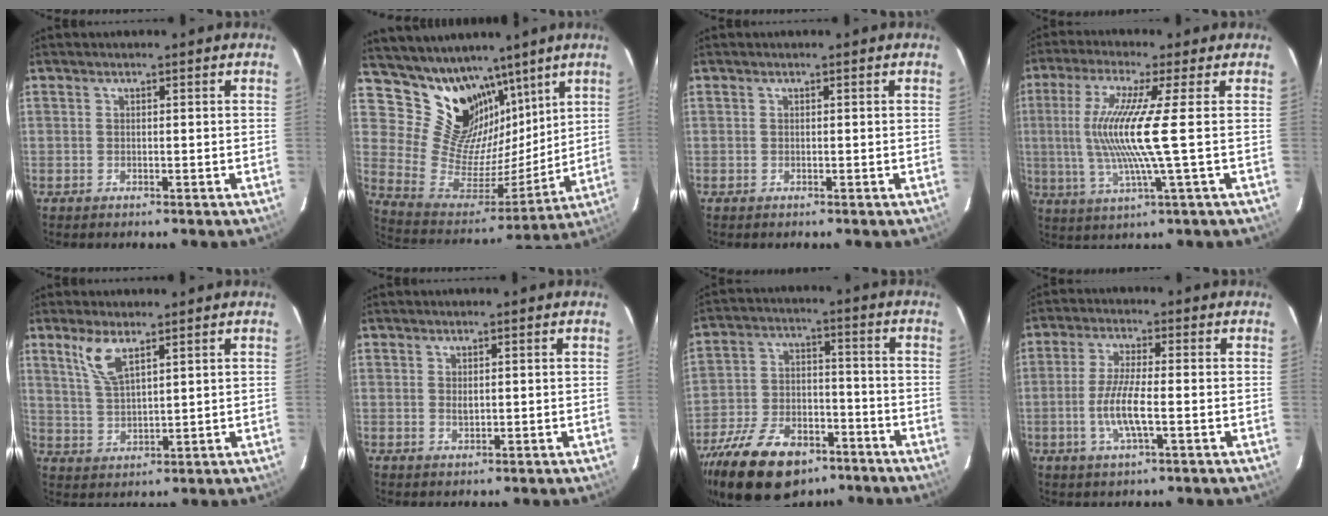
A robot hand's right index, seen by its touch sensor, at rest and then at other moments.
{"total": 17.8, "force": [12.5, 10.7, 6.8], "torque": [-0.149, -0.007, 0.244]}
{"total": 0.0}
{"total": 11.8, "force": [0.2, -1.6, 11.7], "torque": [-0.231, -0.011, 0.008]}
{"total": 7.4, "force": [4.2, 4.2, 4.3], "torque": [-0.080, 0.011, 0.085]}
{"total": 1.1, "force": [0.3, 0.6, 0.8], "torque": [-0.012, 0.002, 0.007]}
{"total": 20.7, "force": [-13.6, 11.1, 11.0], "torque": [-0.240, -0.009, -0.219]}
{"total": 7.2, "force": [-1.8, 1.1, 6.9], "torque": [-0.140, -0.004, -0.037]}